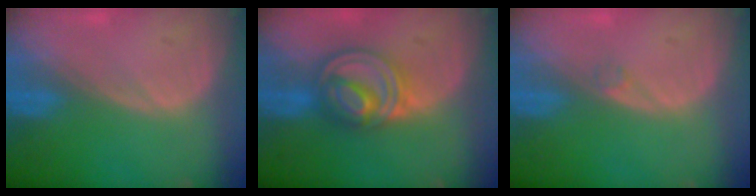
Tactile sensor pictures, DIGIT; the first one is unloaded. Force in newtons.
{"total": 7.9, "press": 6.9, "slide": 3.8}
{"total": 0.8, "press": 0.8, "slide": 0.1}